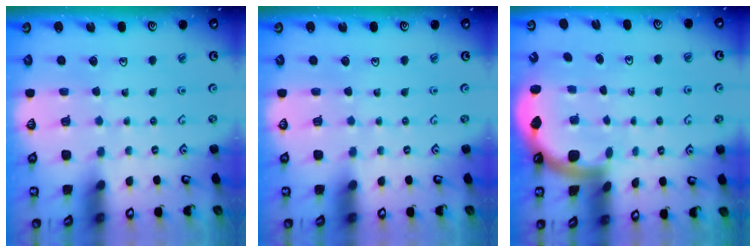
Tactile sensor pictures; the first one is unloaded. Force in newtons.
{"total": 0.0}
{"total": 1.8, "press": 1.8, "slide": 0.3}